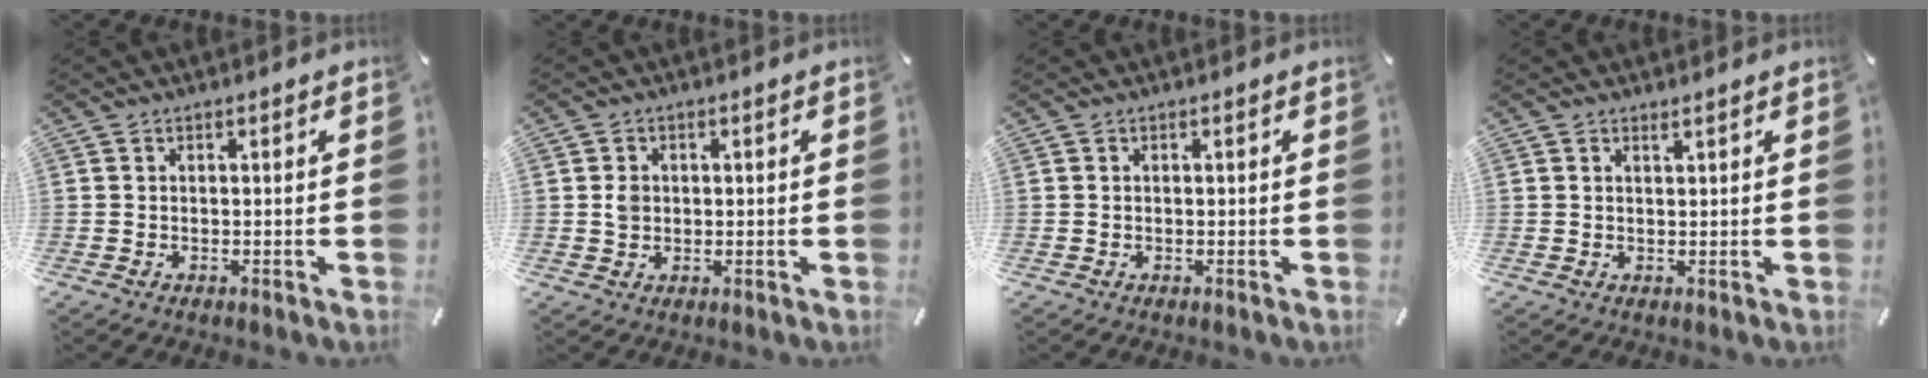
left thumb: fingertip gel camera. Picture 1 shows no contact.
{"total": 2.3, "force": [0.3, 2.1, 0.9], "torque": [-0.012, 0.003, 0.002]}
{"total": 0.0}
{"total": 0.9, "force": [0.8, 0.0, 0.3], "torque": [-0.006, -0.001, 0.016]}